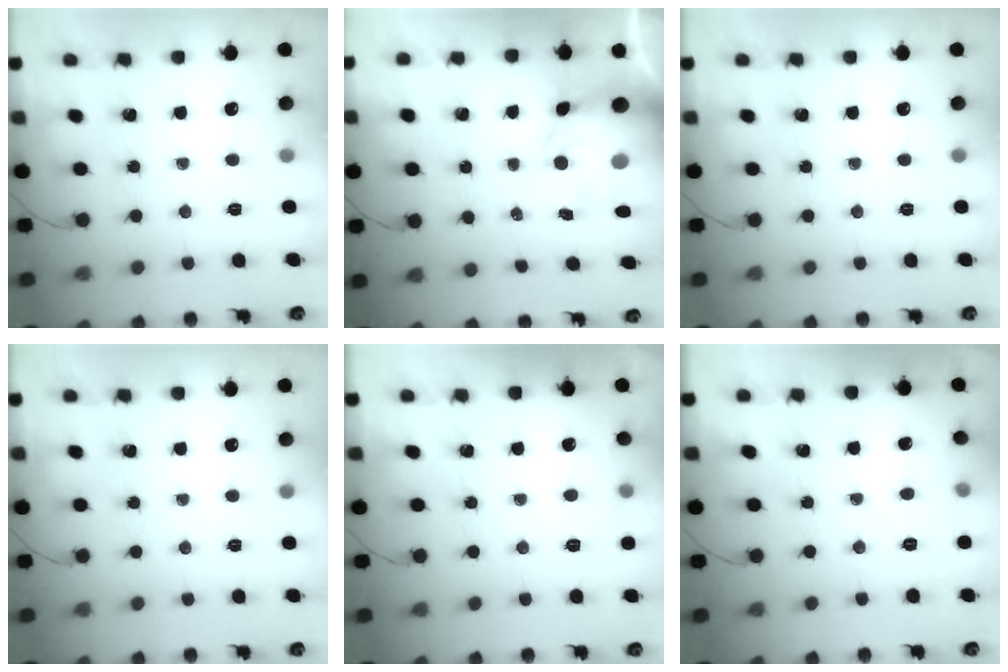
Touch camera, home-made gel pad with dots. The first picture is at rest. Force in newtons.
{"total": 11.8, "press": 11.4, "slide": 3.0}
{"total": 0.0}
{"total": 0.0}
{"total": 6.1, "press": 5.9, "slide": 1.6}
{"total": 3.9, "press": 3.6, "slide": 1.5}